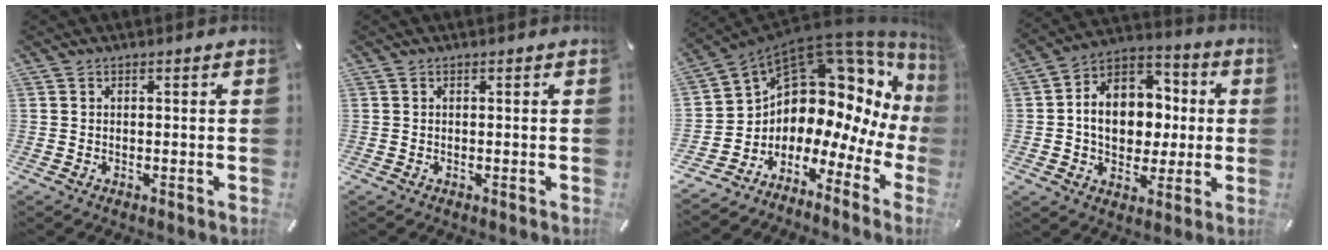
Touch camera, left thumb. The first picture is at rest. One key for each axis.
{"total": 0.0}
{"total": 12.5, "fx": 7.6, "fy": 8.1, "fz": 5.8, "tx": -0.104, "ty": -0.099, "tz": 0.136}
{"total": 12.9, "fx": -0.9, "fy": 10.7, "fz": 7.0, "tx": -0.125, "ty": 0.006, "tz": -0.014}